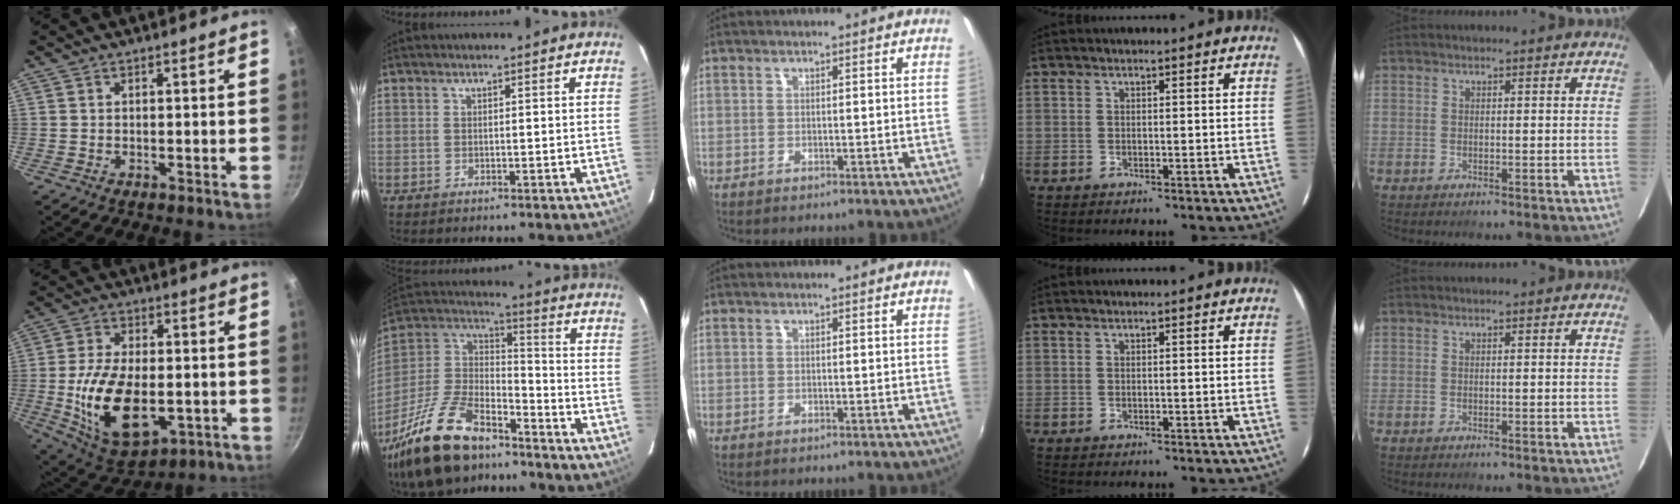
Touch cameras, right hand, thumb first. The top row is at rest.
{"thumb": {"total": 18.3, "force": [-3.1, 10.3, 14.8], "torque": [-0.259, 0.002, -0.040]}, "index": {"total": 24.4, "force": [-17.3, 10.6, 13.5], "torque": [-0.290, 0.001, -0.298]}}